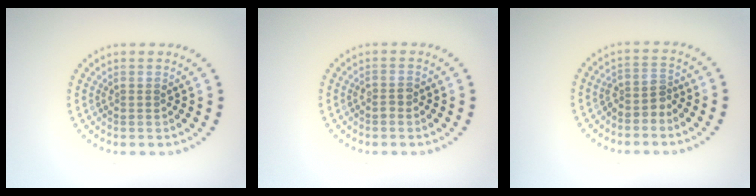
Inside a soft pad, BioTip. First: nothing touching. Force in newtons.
{"total": 0.8, "press": 0.7, "slide": 0.4}
{"total": 2.0, "press": 1.6, "slide": 1.2}